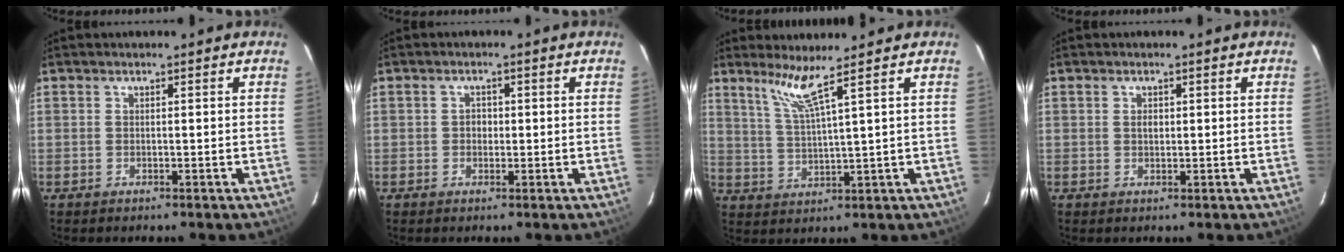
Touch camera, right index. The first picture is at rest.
{"total": 1.6, "force": [-0.1, 1.5, 0.5], "torque": [-0.007, 0.005, -0.003]}
{"total": 5.4, "force": [3.9, -1.4, 3.4], "torque": [-0.068, -0.007, 0.082]}
{"total": 1.2, "force": [0.2, 0.9, 0.7], "torque": [-0.011, 0.003, 0.004]}